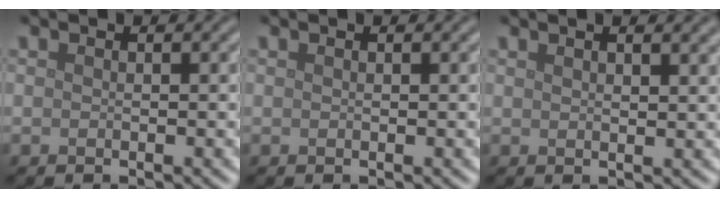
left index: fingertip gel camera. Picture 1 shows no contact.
{"total": 0.0}
{"total": 3.7, "force": [2.5, 1.4, 2.3], "torque": [-0.007, 0.016, 0.012]}